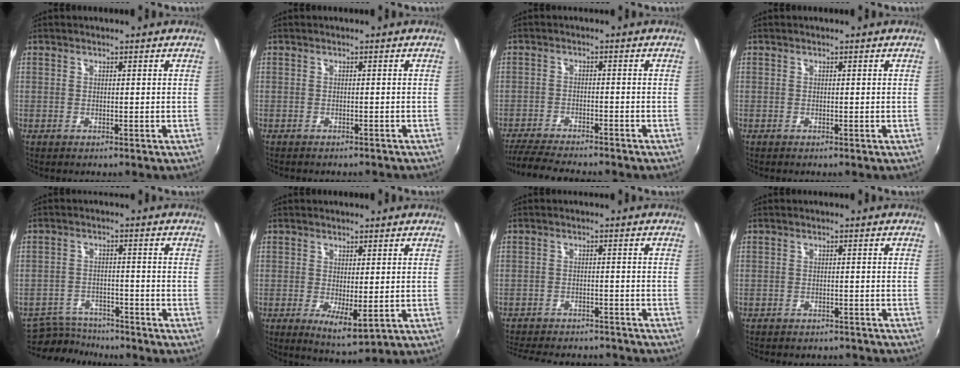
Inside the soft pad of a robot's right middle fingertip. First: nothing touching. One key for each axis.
{"total": 2.7, "fx": -2.4, "fy": 0.8, "fz": 0.9, "tx": -0.020, "ty": -0.011, "tz": -0.033}
{"total": 9.9, "fx": -9.0, "fy": 1.1, "fz": 4.1, "tx": -0.101, "ty": -0.021, "tz": -0.148}
{"total": 0.0}
{"total": 7.4, "fx": -7.2, "fy": 1.8, "fz": 0.8, "tx": -0.038, "ty": 0.001, "tz": -0.120}
{"total": 4.9, "fx": -0.8, "fy": 1.4, "fz": 4.6, "tx": -0.078, "ty": -0.019, "tz": -0.007}
{"total": 16.9, "fx": -14.7, "fy": 5.4, "fz": 6.6, "tx": -0.144, "ty": -0.009, "tz": -0.199}
{"total": 9.1, "fx": -8.2, "fy": 2.8, "fz": 3.0, "tx": -0.071, "ty": -0.011, "tz": -0.105}